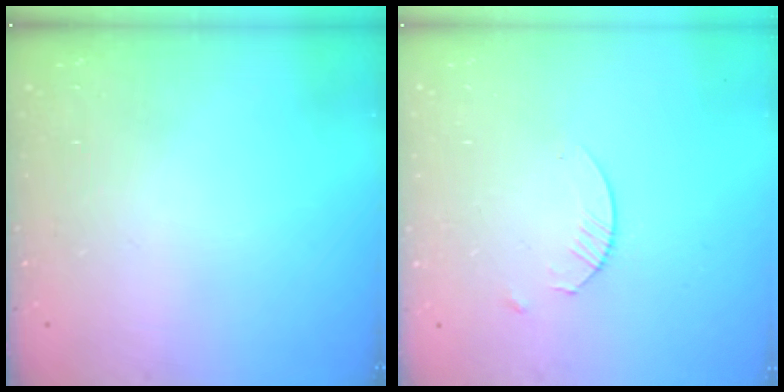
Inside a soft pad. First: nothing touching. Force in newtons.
{"total": 2.4, "press": 2.4, "slide": 0.3}